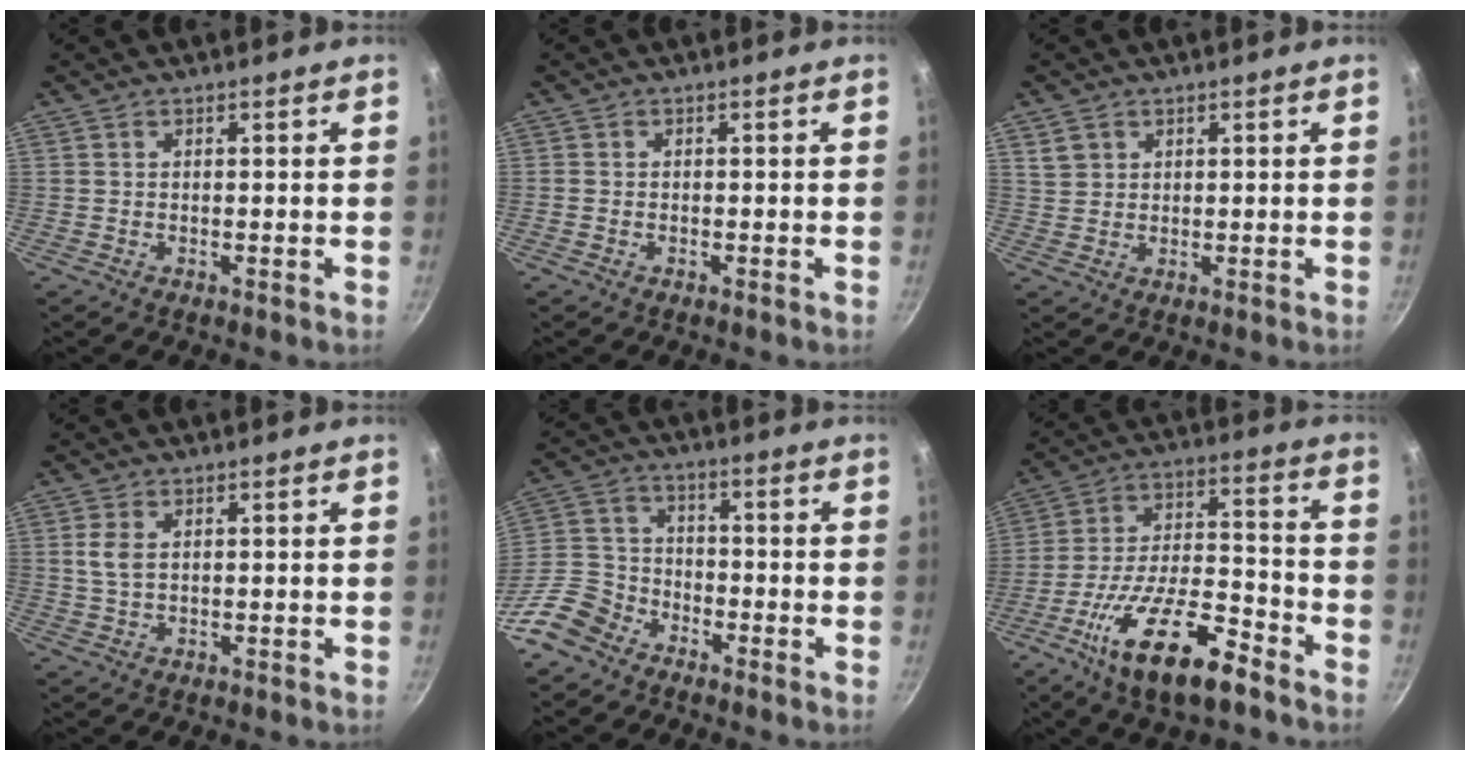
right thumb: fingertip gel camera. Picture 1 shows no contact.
{"total": 0.5, "force": [-0.4, 0.3, 0.2], "torque": [-0.007, 0.003, -0.009]}
{"total": 3.3, "force": [1.6, 2.6, 1.2], "torque": [-0.012, 0.001, 0.034]}
{"total": 3.6, "force": [0.9, 2.1, 2.7], "torque": [-0.056, -0.001, 0.017]}
{"total": 9.7, "force": [-6.6, 6.3, 3.4], "torque": [-0.052, 0.060, -0.147]}
{"total": 18.2, "force": [-10.5, 6.4, 13.4], "torque": [-0.231, 0.049, -0.192]}